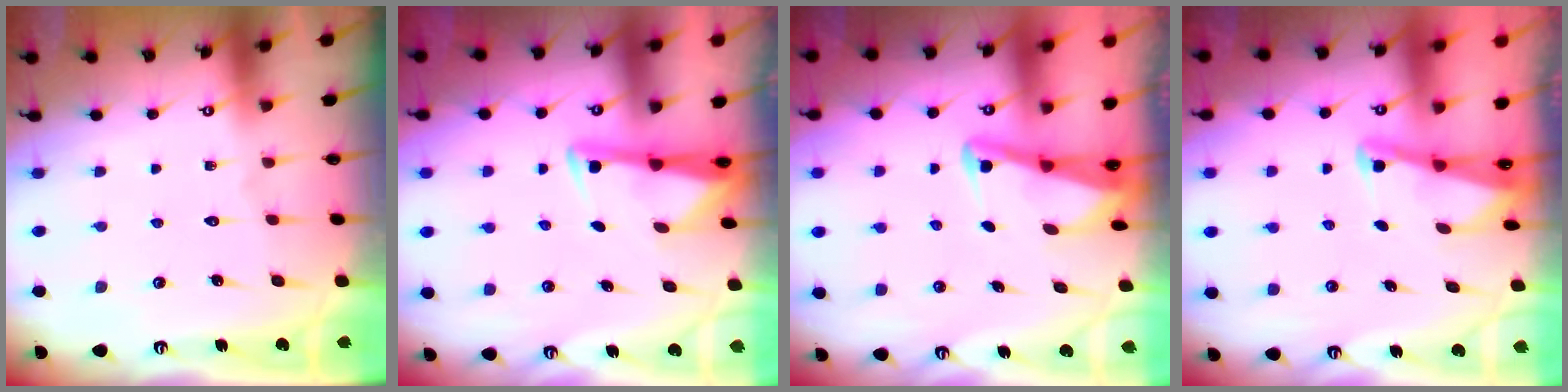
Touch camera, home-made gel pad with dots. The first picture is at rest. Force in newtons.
{"total": 3.1, "press": 3.1, "slide": 0.4}
{"total": 3.2, "press": 3.2, "slide": 0.4}
{"total": 2.1, "press": 2.1, "slide": 0.3}